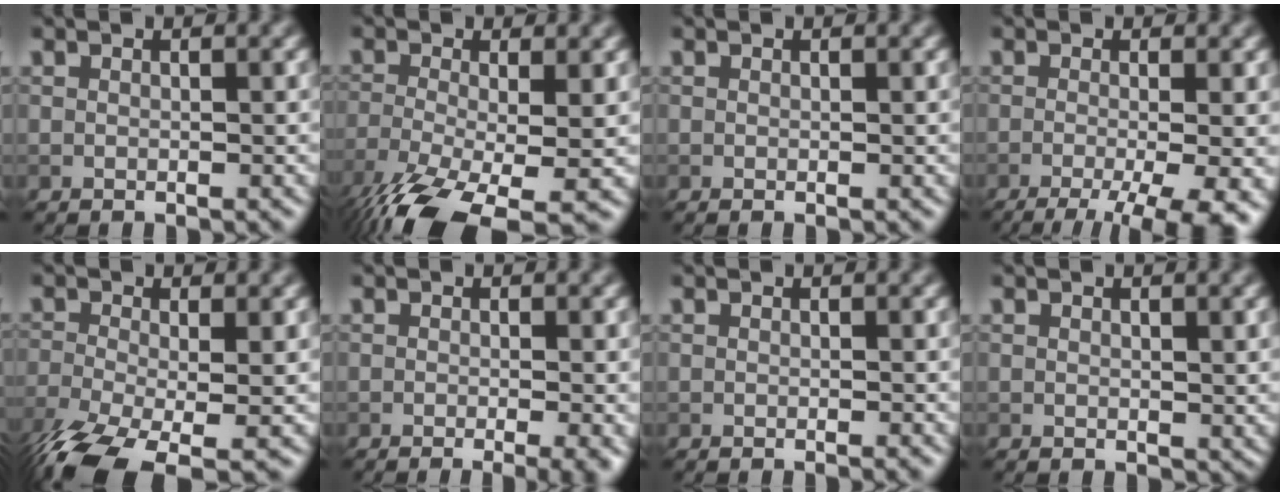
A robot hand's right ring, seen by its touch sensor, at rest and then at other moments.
{"total": 10.5, "force": [-5.8, 3.5, 7.9], "torque": [-0.165, -0.039, -0.100]}
{"total": 0.0}
{"total": 9.9, "force": [-3.7, 3.6, 8.4], "torque": [-0.093, -0.008, -0.048]}
{"total": 9.4, "force": [-5.1, 3.6, 7.0], "torque": [-0.153, -0.041, -0.091]}
{"total": 3.9, "force": [-1.0, 1.3, 3.5], "torque": [-0.034, -0.009, -0.011]}
{"total": 0.6, "force": [-0.1, 0.2, 0.6], "torque": [-0.004, -0.003, -0.005]}
{"total": 0.8, "force": [0.4, 0.5, 0.4], "torque": [-0.004, -0.002, 0.008]}